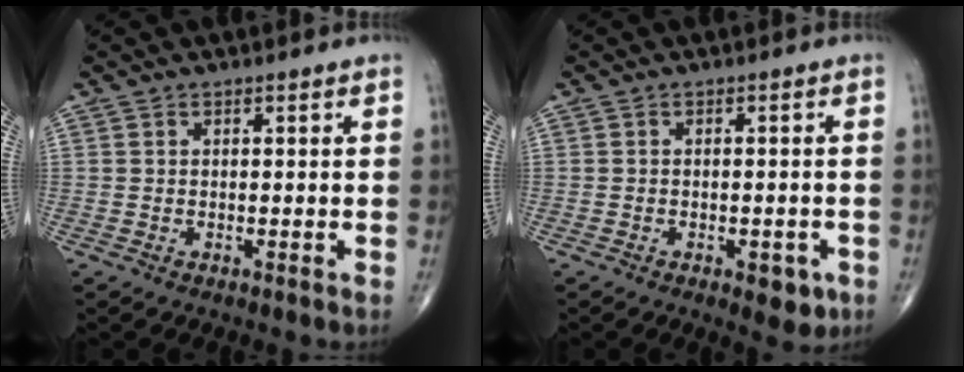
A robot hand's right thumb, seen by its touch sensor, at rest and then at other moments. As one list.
[{"total": 4.5, "force": [-2.0, 2.1, 3.4], "torque": [-0.027, 0.003, -0.020]}]